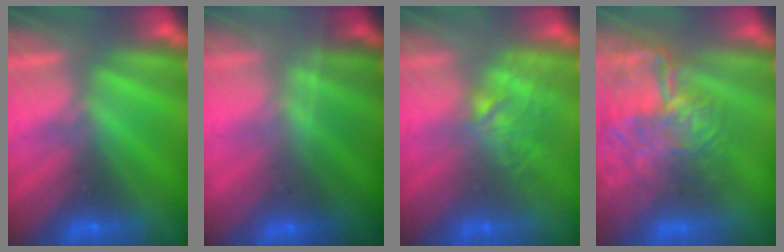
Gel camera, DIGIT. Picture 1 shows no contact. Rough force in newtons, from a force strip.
{"total": 1.7}
{"total": 2.7}
{"total": 11.4}